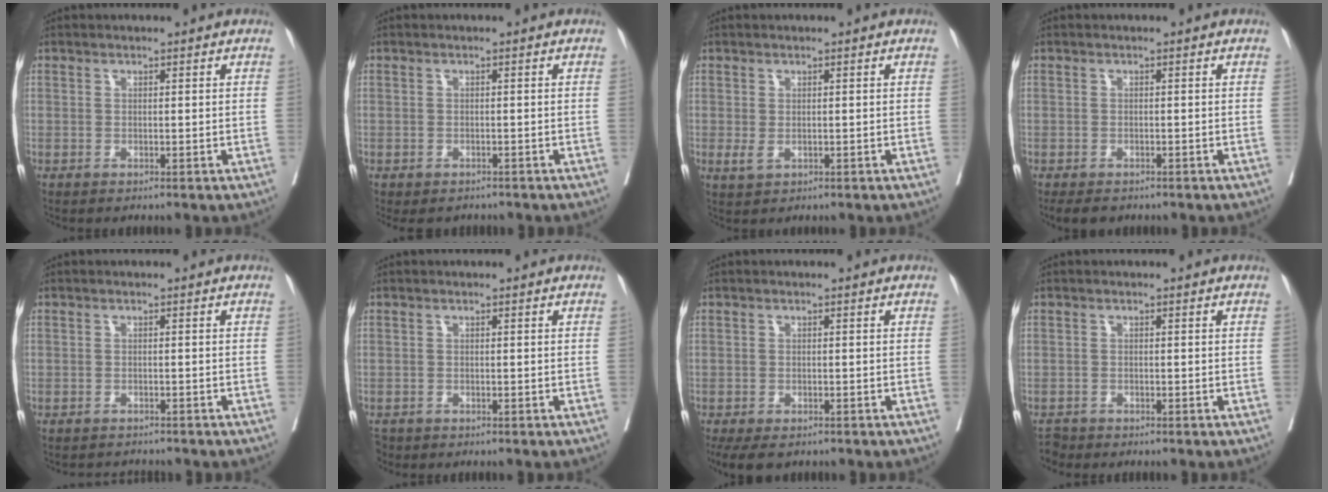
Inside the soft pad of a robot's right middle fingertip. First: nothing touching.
{"total": 3.6, "force": [-3.0, 1.8, 0.7], "torque": [-0.004, 0.002, -0.039]}
{"total": 1.7, "force": [-0.2, 1.1, 1.3], "torque": [-0.024, -0.004, 0.001]}
{"total": 3.3, "force": [-2.7, 1.5, 1.3], "torque": [-0.017, -0.006, -0.038]}
{"total": 2.6, "force": [-2.6, 0.4, 0.0], "torque": [0.005, -0.005, -0.037]}
{"total": 1.8, "force": [-1.5, 0.9, 0.1], "torque": [-0.006, -0.004, -0.027]}
{"total": 6.8, "force": [-5.0, 3.1, 3.4], "torque": [-0.063, -0.014, -0.074]}
{"total": 1.3, "force": [-1.2, 0.2, -0.3], "torque": [0.005, -0.006, -0.023]}